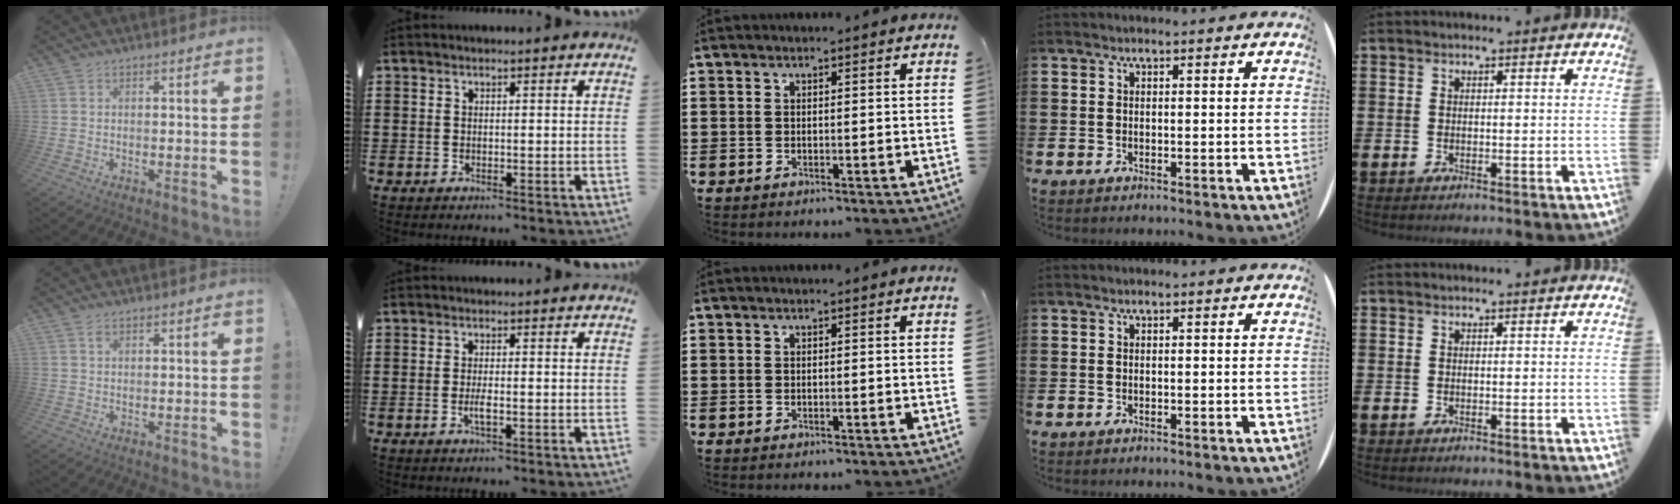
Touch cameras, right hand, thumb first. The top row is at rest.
{"thumb": {"total": 0.6, "force": [0.4, 0.5, 0.2], "torque": [-0.005, 0.001, 0.007]}, "index": {"total": 2.2, "force": [-0.7, 0.4, 2.1], "torque": [-0.052, -0.005, -0.017]}}